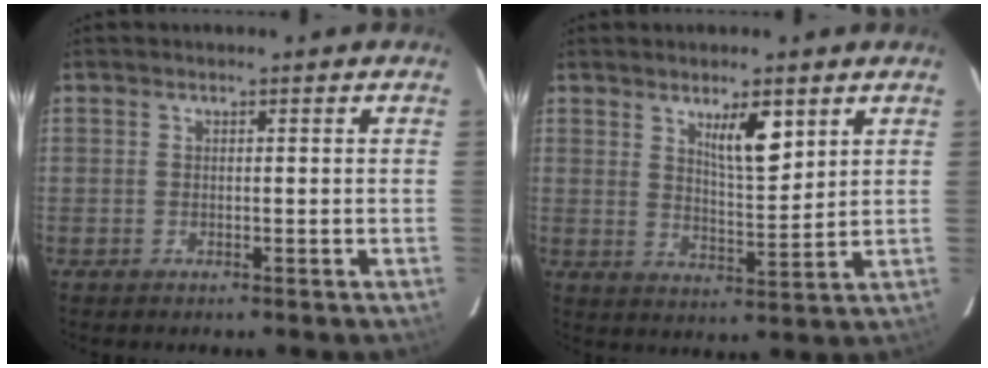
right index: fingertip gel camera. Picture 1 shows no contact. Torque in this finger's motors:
{"motor_torque": [0.66, 0.55, 0.15, 0.09]}